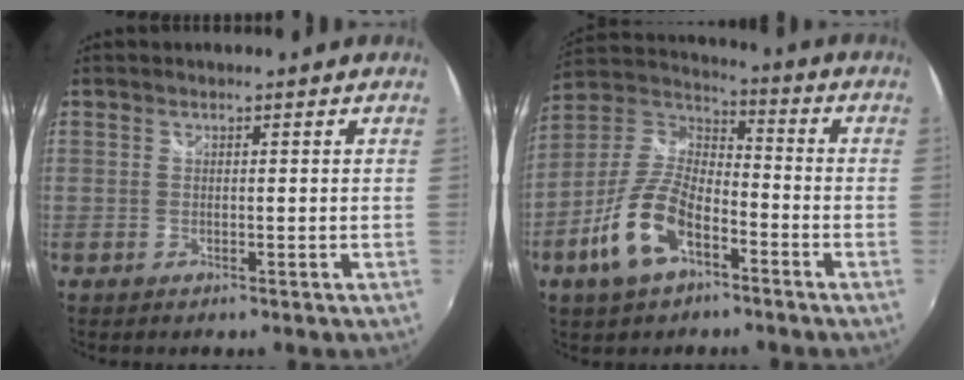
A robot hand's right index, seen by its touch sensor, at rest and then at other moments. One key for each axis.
{"total": 14.1, "fx": -6.6, "fy": 7.0, "fz": 10.3, "tx": -0.216, "ty": 0.002, "tz": -0.122}